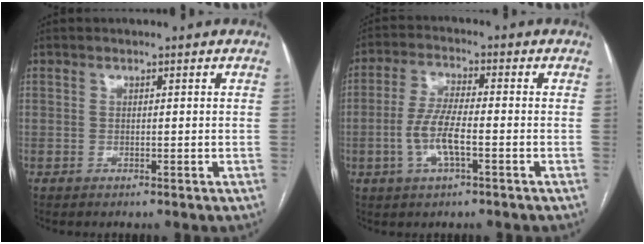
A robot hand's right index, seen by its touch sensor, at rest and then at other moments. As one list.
[{"total": 6.9, "force": [-2.1, 1.5, 6.4], "torque": [-0.141, 0.001, -0.041]}]